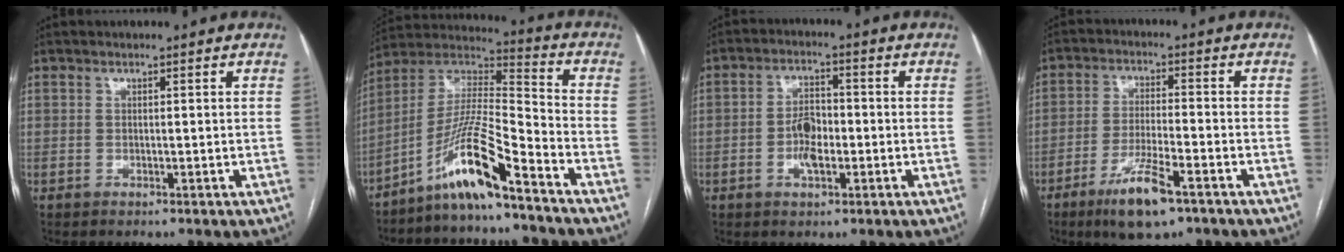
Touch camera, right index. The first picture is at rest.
{"total": 12.7, "force": [-8.6, 0.2, 9.3], "torque": [-0.187, 0.007, -0.164]}
{"total": 5.1, "force": [-1.3, 2.4, 4.3], "torque": [-0.083, 0.007, -0.024]}
{"total": 9.1, "force": [-5.6, 1.5, 7.1], "torque": [-0.135, -0.017, -0.095]}